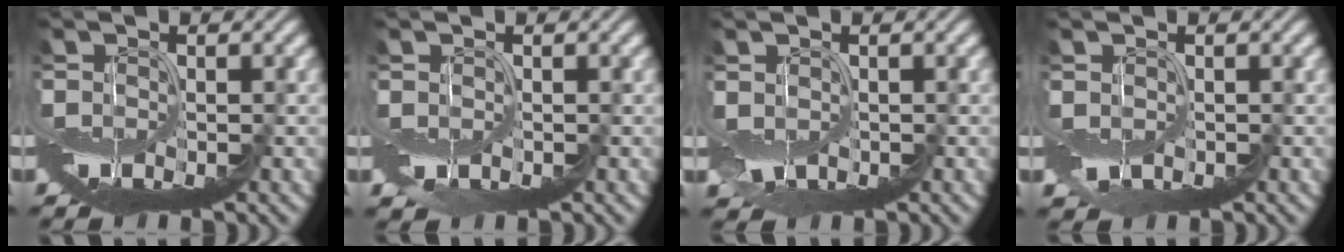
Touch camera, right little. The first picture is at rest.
{"total": 0.9, "force": [0.1, 0.5, 0.7], "torque": [-0.013, 0.000, 0.005]}
{"total": 1.6, "force": [0.8, 0.6, 1.2], "torque": [-0.025, -0.001, 0.016]}
{"total": 0.8, "force": [0.4, 0.4, 0.6], "torque": [-0.017, -0.002, 0.007]}